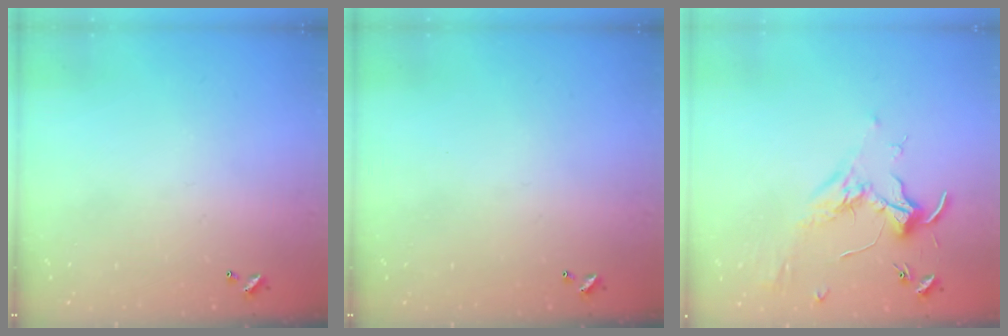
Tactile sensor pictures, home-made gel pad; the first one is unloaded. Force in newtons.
{"total": 0.0}
{"total": 1.7, "press": 1.5, "slide": 0.7}